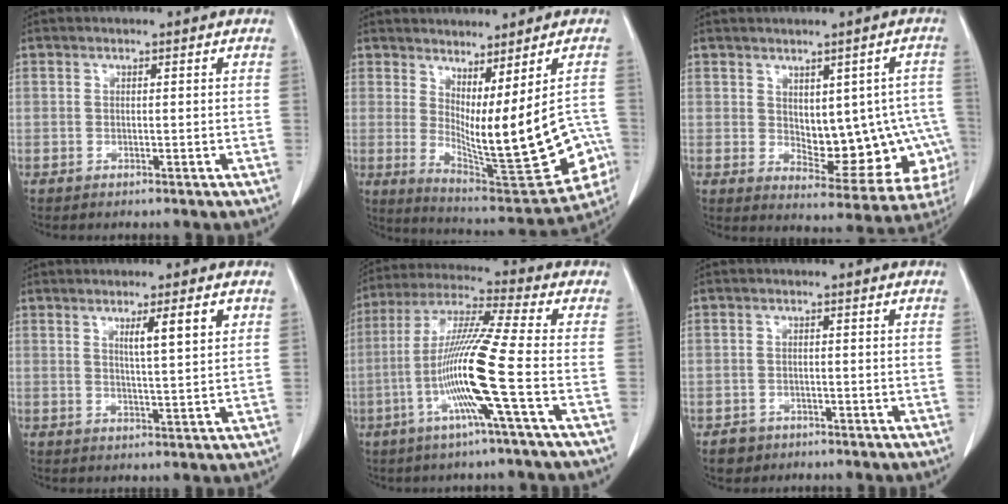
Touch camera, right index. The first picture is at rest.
{"total": 15.6, "force": [-1.1, 3.7, 15.2], "torque": [-0.202, -0.024, 0.012]}
{"total": 13.4, "force": [-0.6, 6.8, 11.5], "torque": [-0.130, 0.010, 0.014]}
{"total": 5.4, "force": [2.4, 0.1, 4.8], "torque": [-0.072, -0.002, 0.038]}
{"total": 13.4, "force": [-3.8, -1.8, 12.7], "torque": [-0.254, -0.007, -0.084]}
{"total": 2.5, "force": [-1.4, 2.1, 0.1], "torque": [-0.004, 0.009, -0.021]}